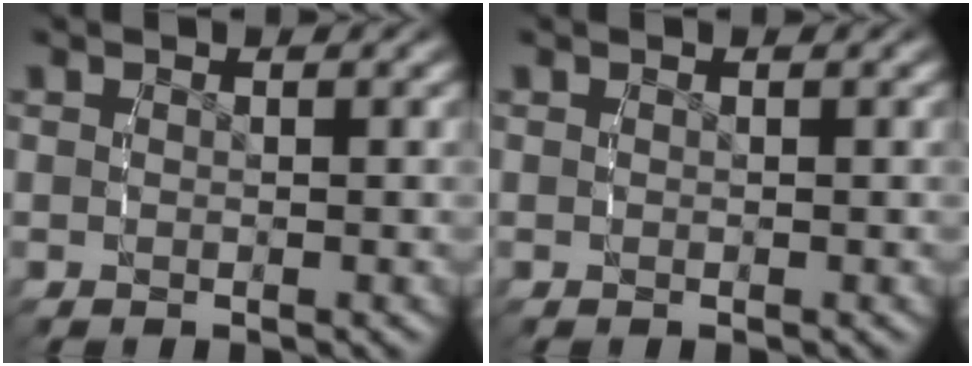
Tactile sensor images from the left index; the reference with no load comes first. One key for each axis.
{"total": 0.0}